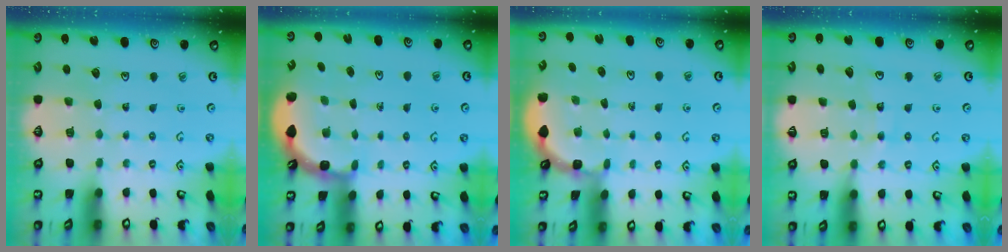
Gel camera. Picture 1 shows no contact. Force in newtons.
{"total": 2.7, "press": 2.7, "slide": 0.6}
{"total": 1.7, "press": 1.7, "slide": 0.1}
{"total": 8.7, "press": 8.6, "slide": 1.1}